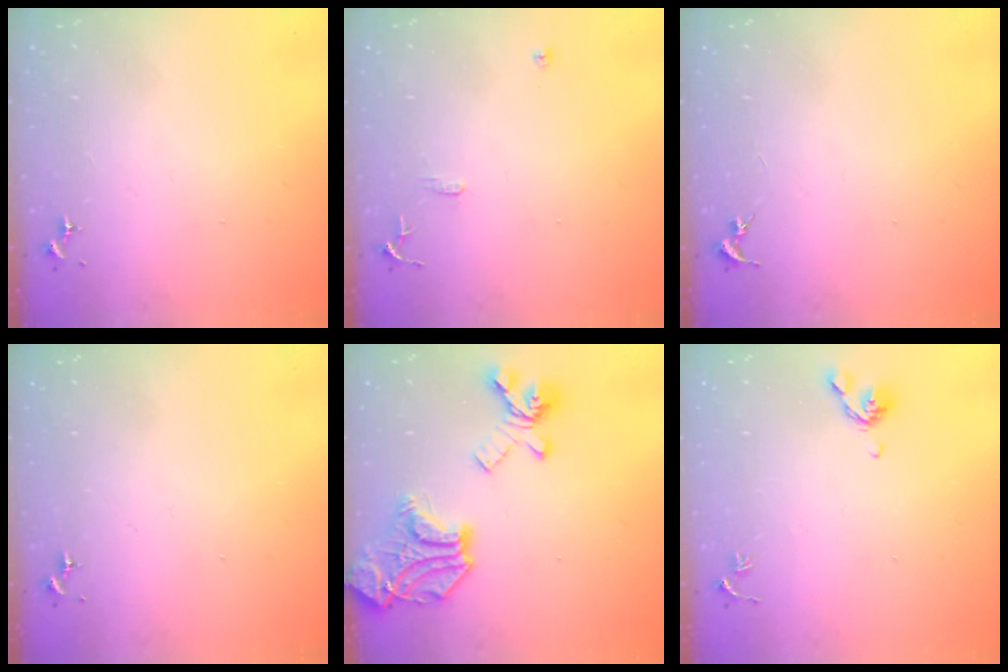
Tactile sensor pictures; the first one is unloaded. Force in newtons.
{"total": 7.1, "press": 7.1, "slide": 0.7}
{"total": 0.0}
{"total": 0.0}
{"total": 21.3, "press": 21.2, "slide": 1.6}
{"total": 7.2, "press": 7.1, "slide": 1.2}